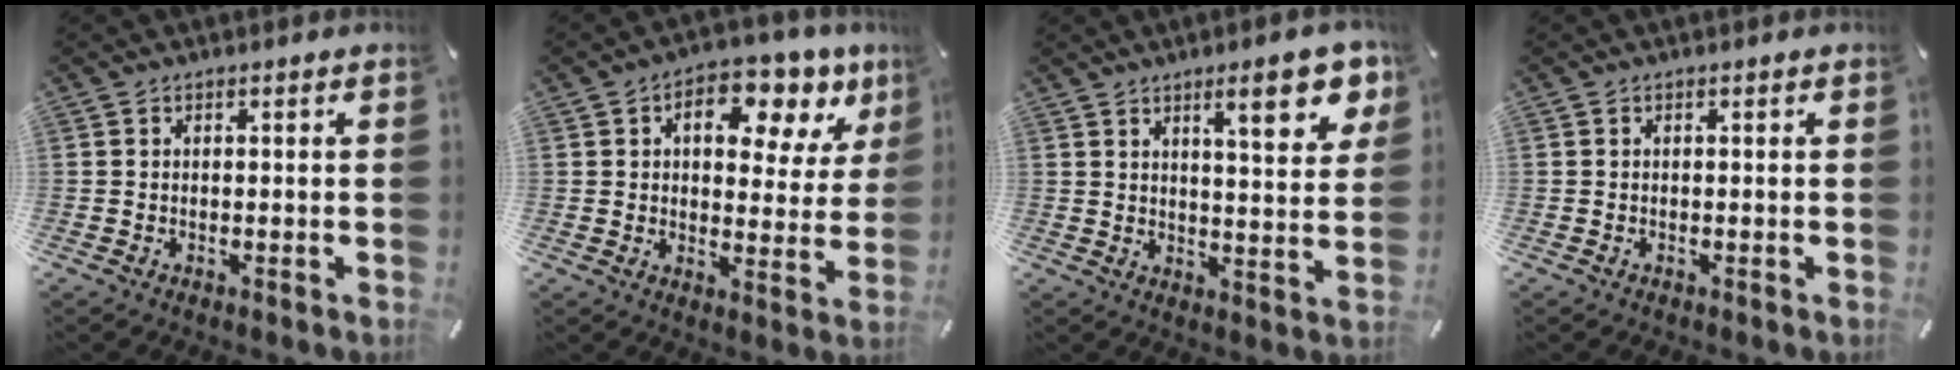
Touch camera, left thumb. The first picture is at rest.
{"total": 12.4, "force": [5.5, 7.3, 8.5], "torque": [-0.102, -0.026, 0.084]}
{"total": 12.8, "force": [7.0, 3.6, 10.1], "torque": [-0.141, -0.028, 0.109]}
{"total": 0.0}